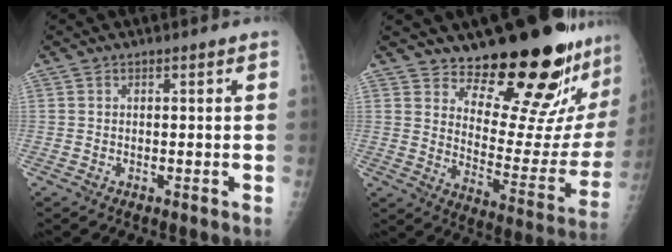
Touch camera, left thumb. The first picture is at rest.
{"total": 23.1, "force": [18.8, 6.4, 11.9], "torque": [-0.129, -0.166, 0.254]}